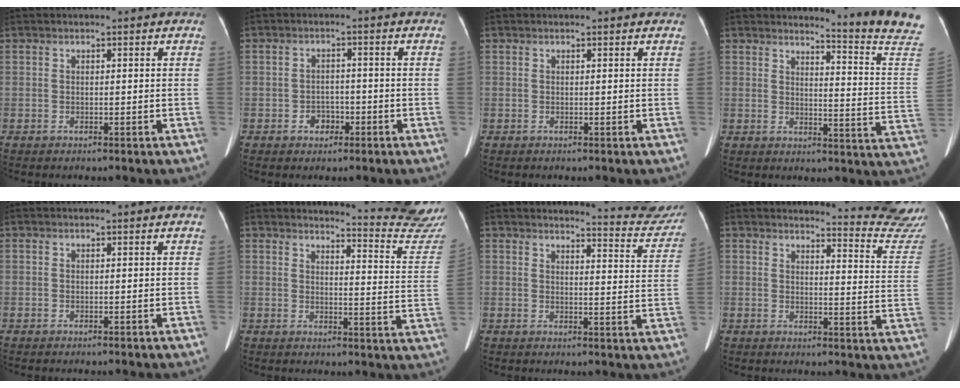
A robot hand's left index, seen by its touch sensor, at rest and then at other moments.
{"total": 2.7, "force": [-1.3, 2.0, 1.2], "torque": [-0.017, 0.007, -0.017]}
{"total": 0.8, "force": [0.8, 0.1, 0.1], "torque": [-0.008, 0.002, 0.006]}
{"total": 12.6, "force": [12.0, -2.9, 2.8], "torque": [-0.042, -0.118, 0.129]}
{"total": 0.0}
{"total": 14.8, "force": [14.7, -1.9, 0.6], "torque": [-0.004, -0.137, 0.144]}
{"total": 11.8, "force": [11.8, 0.4, 0.9], "torque": [0.004, -0.081, 0.109]}
{"total": 13.2, "force": [13.1, -2.0, -0.2], "torque": [0.002, -0.135, 0.128]}